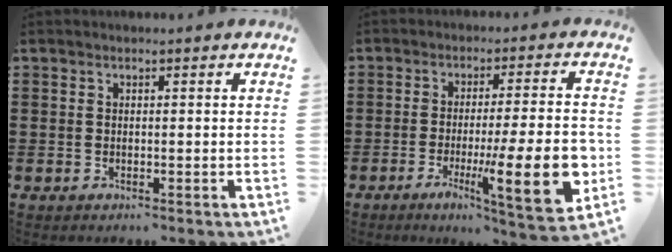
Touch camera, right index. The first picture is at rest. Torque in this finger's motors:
{"motor_torque": [1.70, -0.43, 0.76, 0.21]}